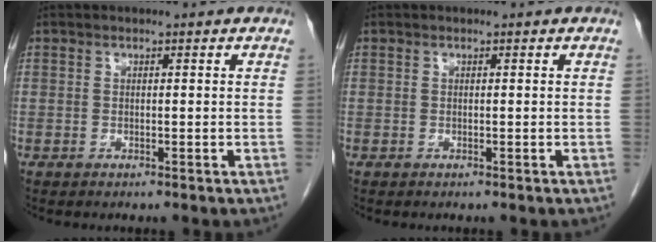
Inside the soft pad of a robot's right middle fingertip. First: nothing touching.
{"total": 0.0}